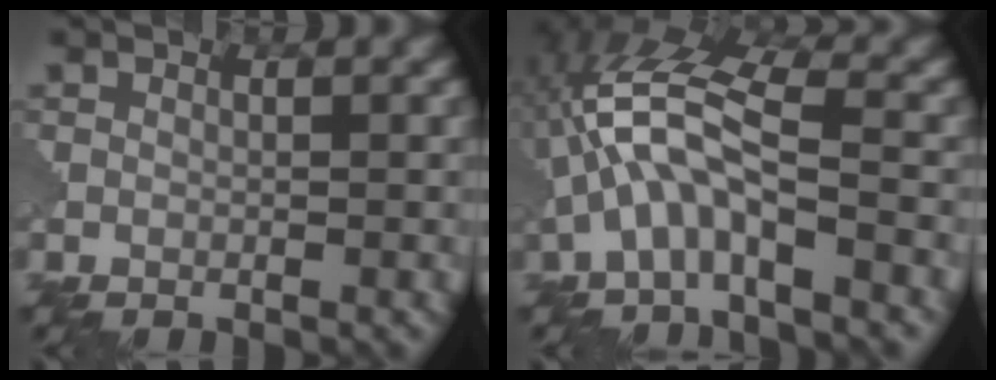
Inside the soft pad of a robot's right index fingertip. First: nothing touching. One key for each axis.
{"total": 7.0, "fx": -1.7, "fy": 2.5, "fz": 6.4, "tx": -0.140, "ty": 0.024, "tz": -0.041}